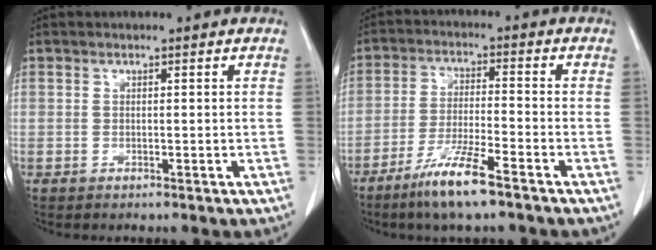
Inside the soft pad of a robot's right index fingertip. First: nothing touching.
{"total": 8.6, "force": [-5.8, 0.3, 6.2], "torque": [-0.124, -0.019, -0.111]}